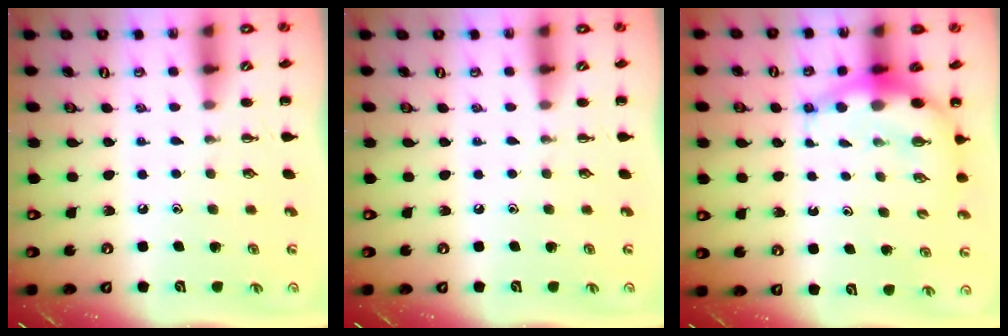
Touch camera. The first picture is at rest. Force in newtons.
{"total": 0.0}
{"total": 8.8, "press": 8.7, "slide": 1.2}